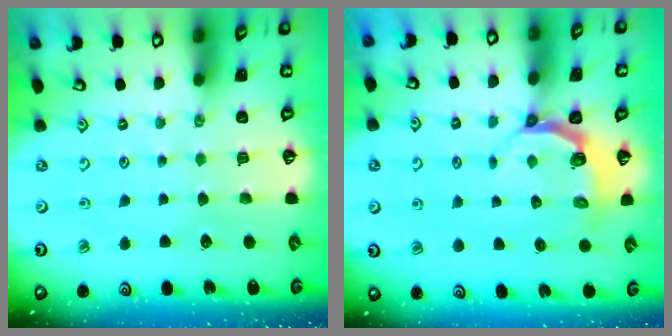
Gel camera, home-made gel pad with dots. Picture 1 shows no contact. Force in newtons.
{"total": 5.4, "press": 4.7, "slide": 2.7}